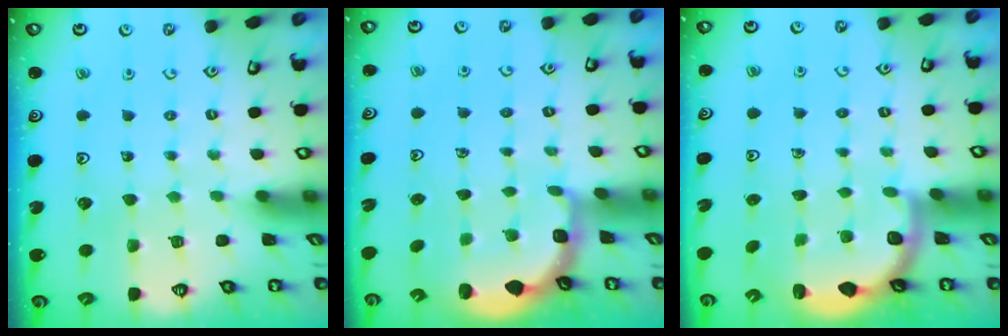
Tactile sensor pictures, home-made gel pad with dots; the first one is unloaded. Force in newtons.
{"total": 2.7, "press": 2.1, "slide": 1.7}
{"total": 3.1, "press": 2.7, "slide": 1.5}